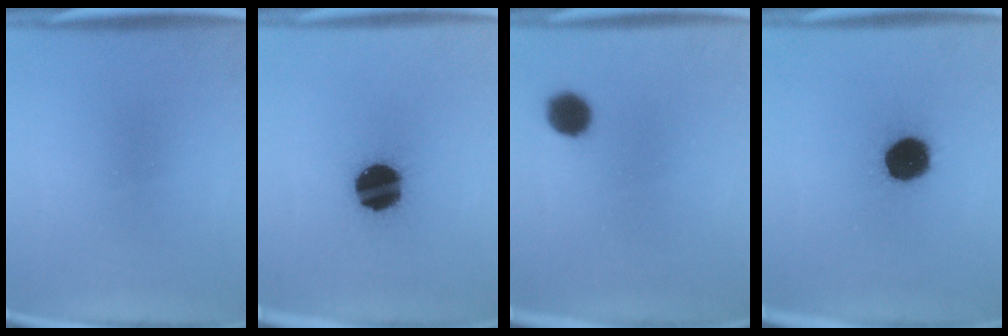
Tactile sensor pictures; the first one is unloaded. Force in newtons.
{"total": 16.6}
{"total": 5.1}
{"total": 13.1}